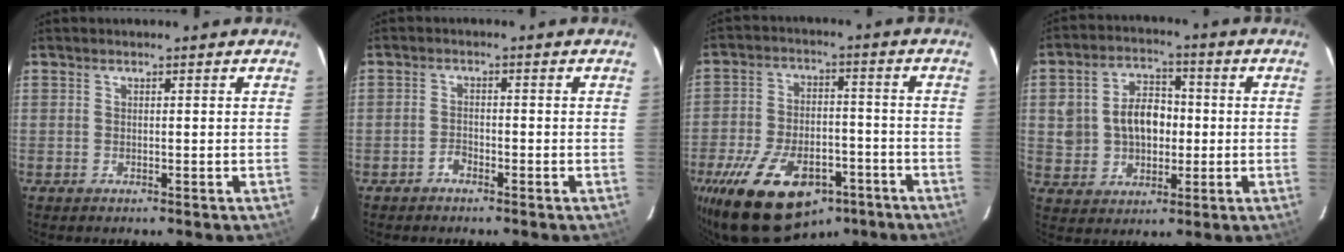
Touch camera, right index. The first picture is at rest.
{"total": 1.7, "force": [-1.3, 0.8, 0.6], "torque": [-0.012, 0.003, -0.023]}
{"total": 21.1, "force": [-12.8, 11.1, 12.6], "torque": [-0.260, -0.015, -0.193]}
{"total": 10.2, "force": [0.3, 7.9, 6.5], "torque": [-0.138, 0.027, 0.019]}